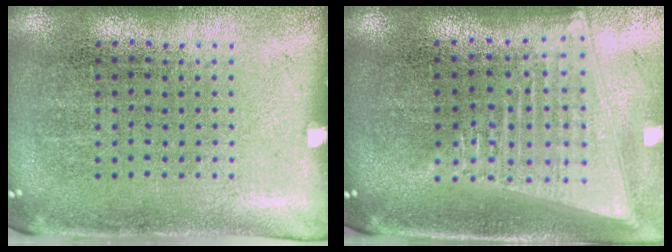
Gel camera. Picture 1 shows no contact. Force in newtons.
{"total": 2.1, "press": 1.8, "slide": 1.1}